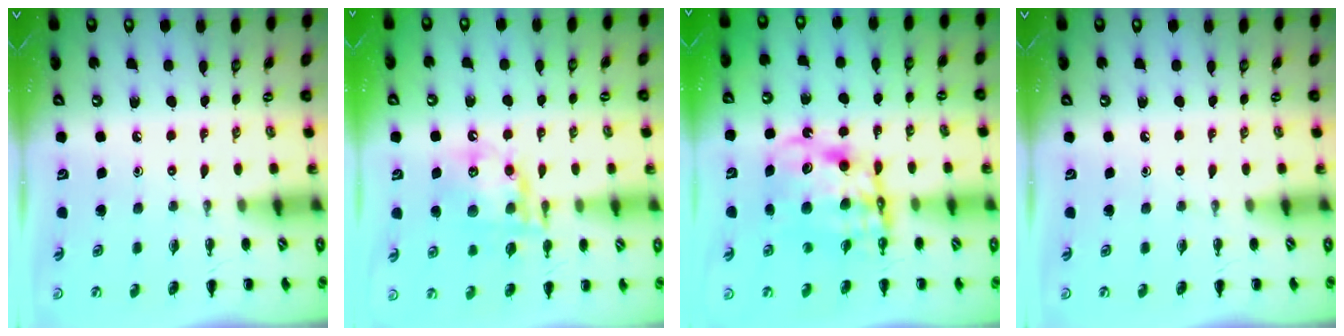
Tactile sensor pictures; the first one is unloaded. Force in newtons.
{"total": 16.3, "press": 16.1, "slide": 2.5}
{"total": 11.8, "press": 11.4, "slide": 2.9}
{"total": 0.0}